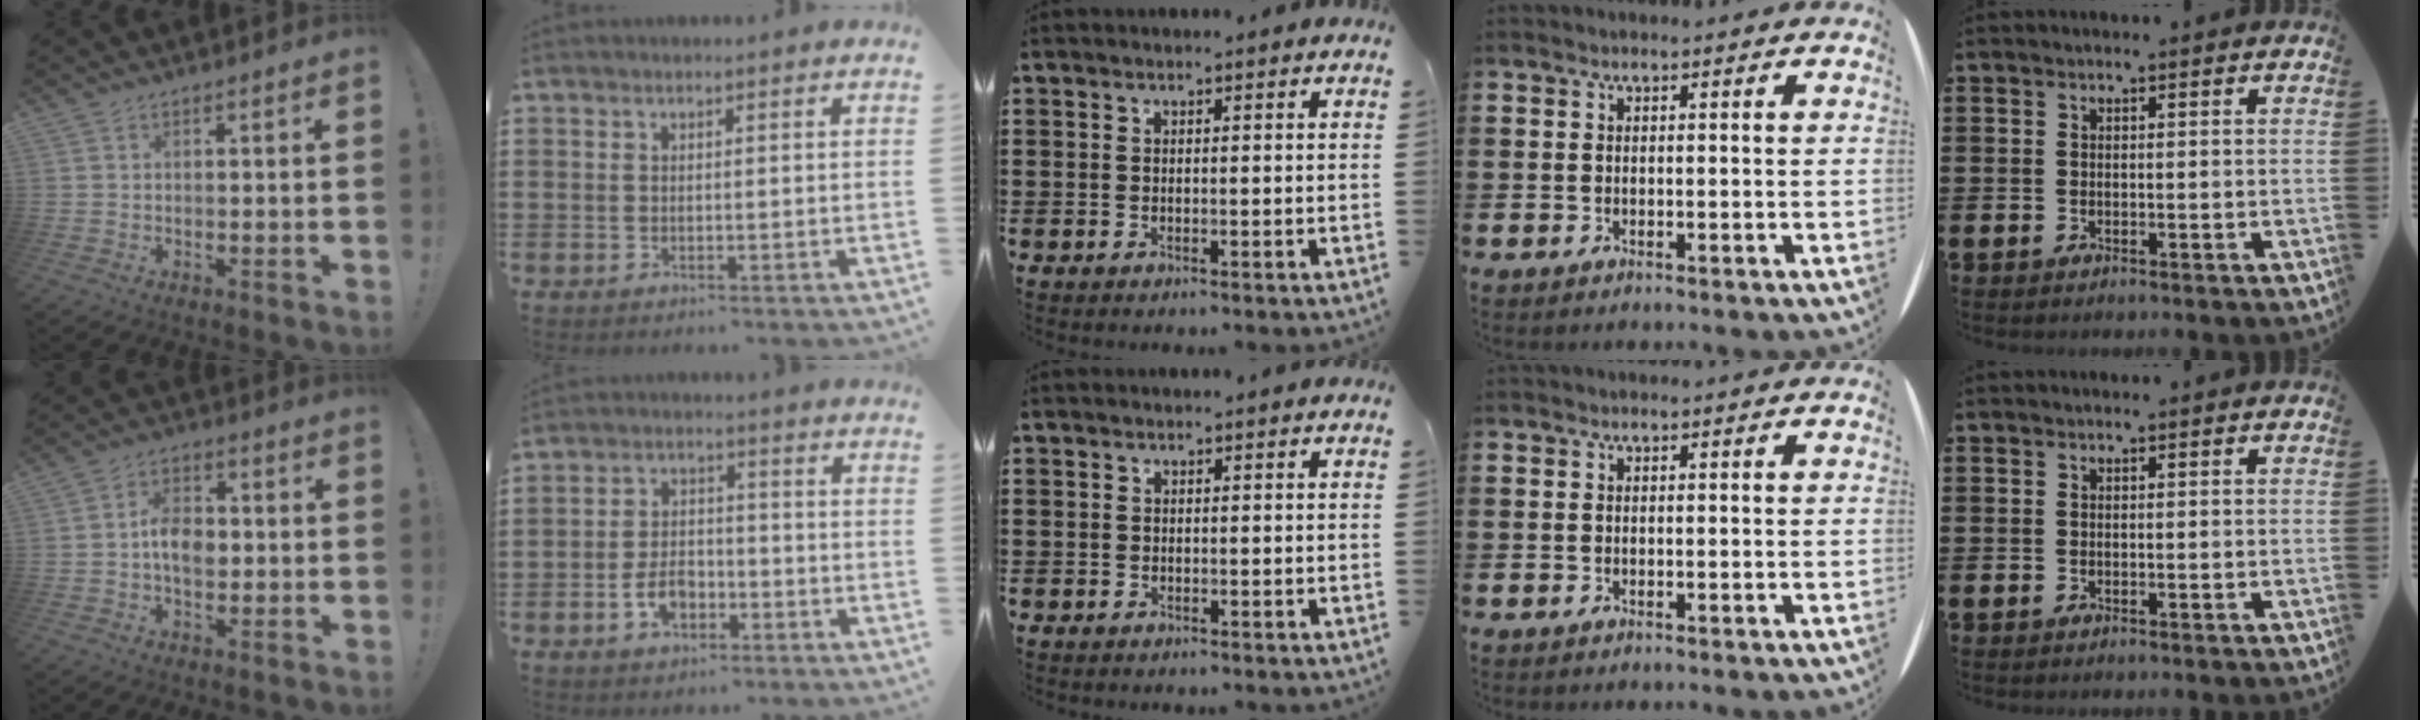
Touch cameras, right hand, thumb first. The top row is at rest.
{"thumb": {"total": 7.4, "force": [-0.9, 5.3, 5.1], "torque": [-0.073, 0.012, -0.018]}, "index": {"total": 4.9, "force": [-2.3, 3.0, 3.1], "torque": [-0.068, 0.004, -0.046]}, "middle": {"total": 0.7, "force": [-0.5, 0.5, -0.1], "torque": [0.001, 0.001, -0.011]}}